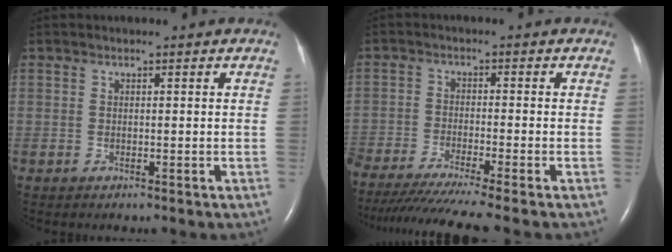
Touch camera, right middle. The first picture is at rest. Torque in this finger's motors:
{"motor_torque": [1.02, -1.12, 0.66, 0.21]}